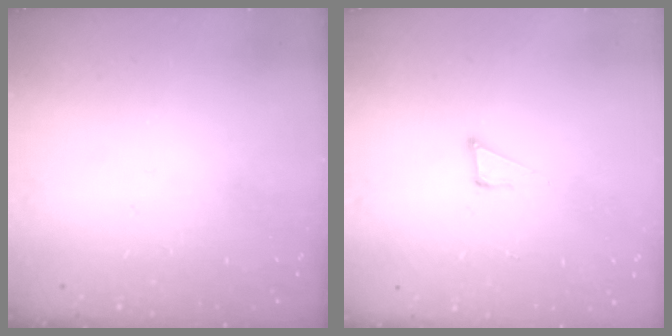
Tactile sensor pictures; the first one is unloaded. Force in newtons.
{"total": 4.8, "press": 4.8, "slide": 0.4}